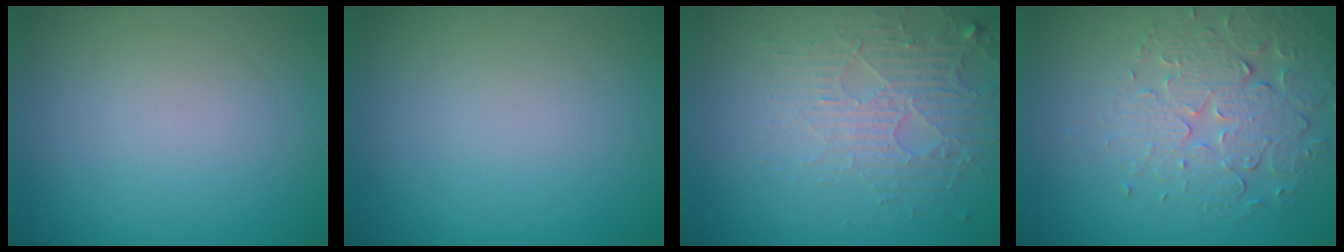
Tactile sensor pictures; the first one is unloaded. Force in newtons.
{"total": 0.0}
{"total": 4.0, "press": 2.9, "slide": 2.8}
{"total": 4.8, "press": 4.3, "slide": 2.2}